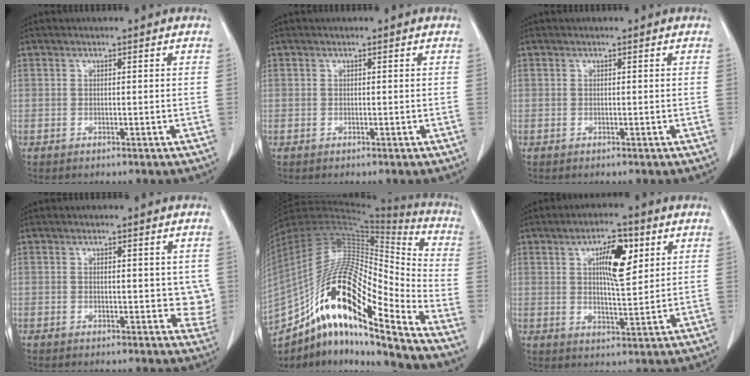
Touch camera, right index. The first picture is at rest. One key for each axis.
{"total": 0.0}
{"total": 0.0}
{"total": 4.4, "fx": 0.7, "fy": 2.2, "fz": 3.7, "tx": -0.027, "ty": -0.009, "tz": 0.006}
{"total": 24.2, "fx": -14.6, "fy": 4.5, "fz": 18.8, "tx": -0.360, "ty": 0.004, "tz": -0.260}
{"total": 8.3, "fx": 3.1, "fy": 2.4, "fz": 7.3, "tx": -0.122, "ty": 0.005, "tz": 0.052}